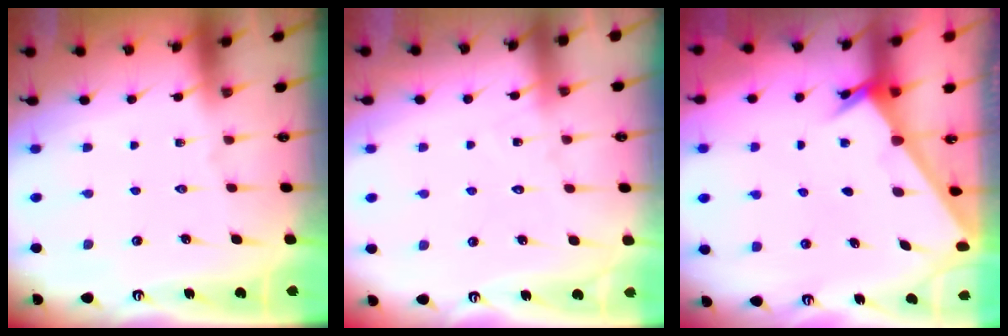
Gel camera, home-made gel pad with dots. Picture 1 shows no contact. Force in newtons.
{"total": 8.0, "press": 8.0, "slide": 0.6}
{"total": 2.1, "press": 2.1, "slide": 0.2}